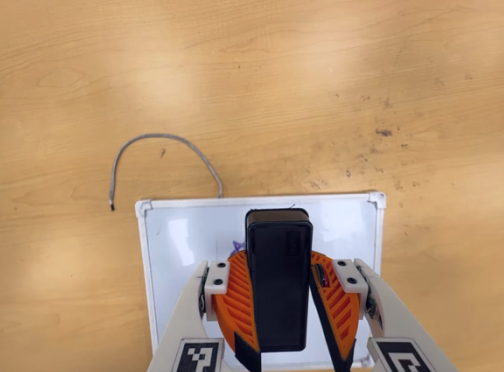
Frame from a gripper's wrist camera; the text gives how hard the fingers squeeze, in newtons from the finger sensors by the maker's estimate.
{"total": 9.1, "left": 9.0, "right": 9.1}